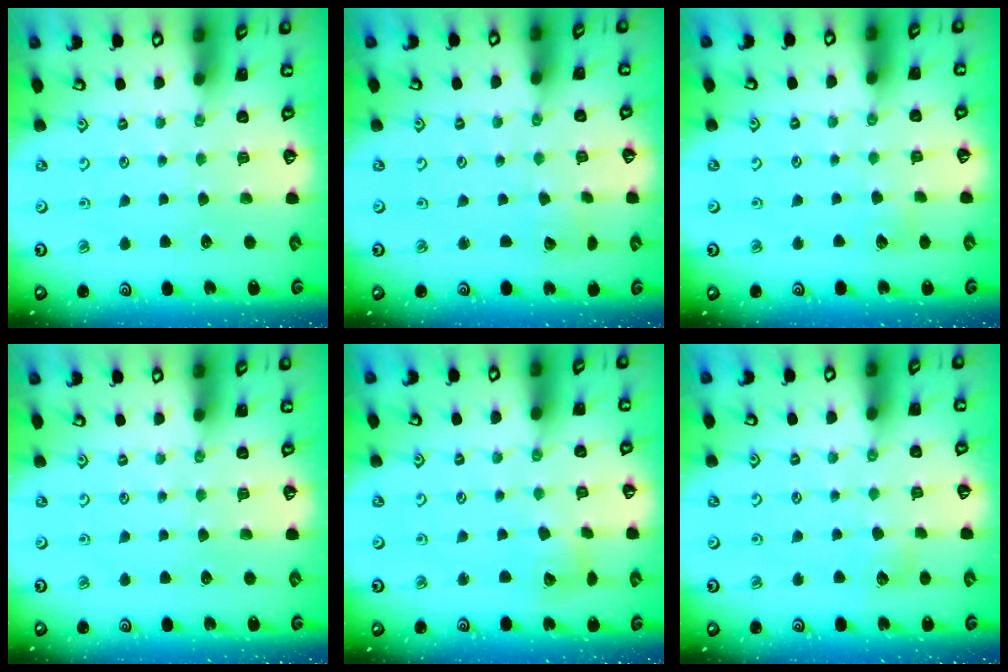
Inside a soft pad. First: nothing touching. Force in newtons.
{"total": 2.4, "press": 2.4, "slide": 0.2}
{"total": 3.9, "press": 3.8, "slide": 0.5}
{"total": 0.0}
{"total": 5.5, "press": 5.4, "slide": 0.6}
{"total": 4.3, "press": 4.3, "slide": 0.5}